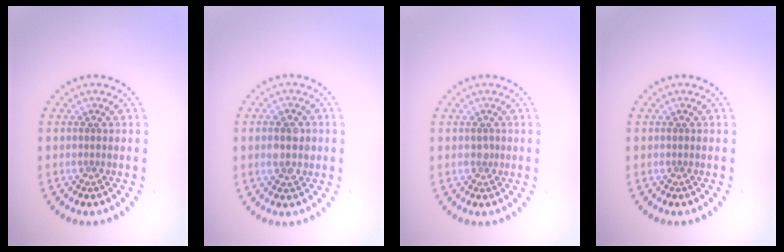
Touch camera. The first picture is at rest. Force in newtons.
{"total": 2.7, "press": 2.7, "slide": 0.1}
{"total": 0.6, "press": 0.5, "slide": 0.3}
{"total": 0.0}